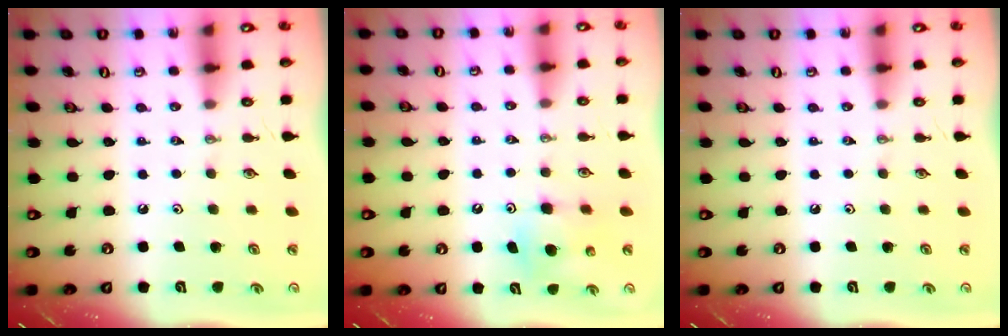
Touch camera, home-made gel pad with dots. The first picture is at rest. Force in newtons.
{"total": 7.8, "press": 7.8, "slide": 0.9}
{"total": 0.0}